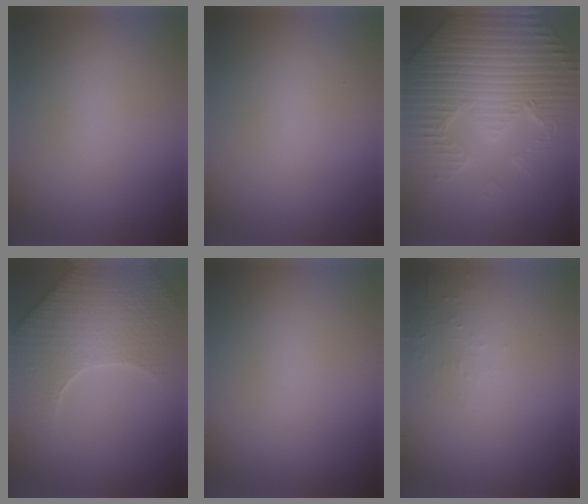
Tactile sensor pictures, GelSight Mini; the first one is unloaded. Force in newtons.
{"total": 0.0}
{"total": 7.7, "press": 7.4, "slide": 2.1}
{"total": 7.8, "press": 5.8, "slide": 5.2}
{"total": 0.0}
{"total": 1.2, "press": 1.2, "slide": 0.3}